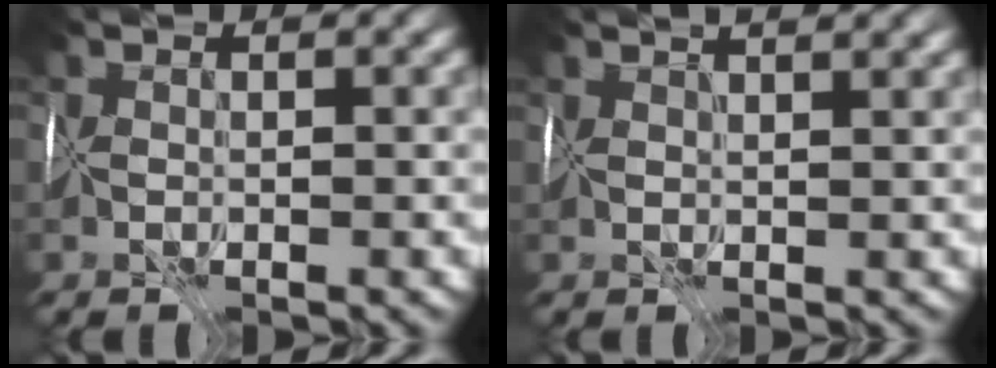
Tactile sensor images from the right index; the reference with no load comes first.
{"total": 4.5, "force": [3.2, 1.5, 2.8], "torque": [-0.044, 0.030, 0.057]}